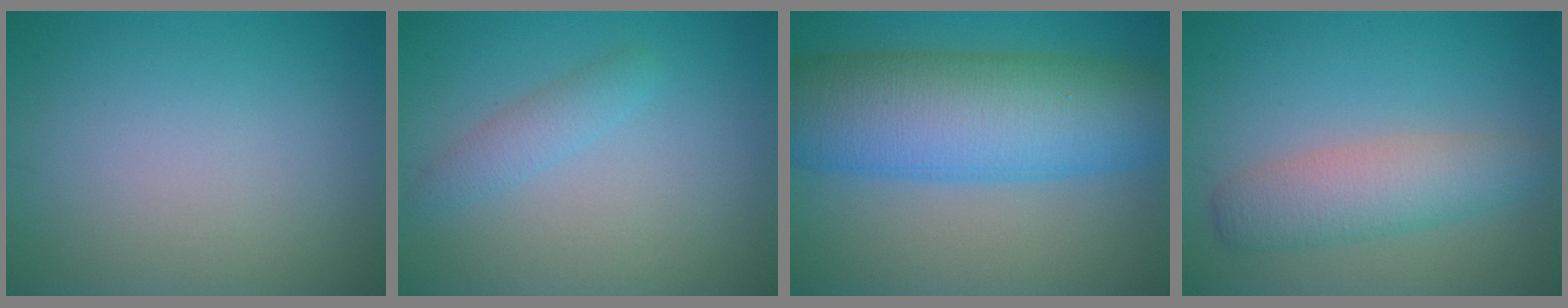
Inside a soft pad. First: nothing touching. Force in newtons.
{"total": 1.8, "press": 1.8, "slide": 0.1}
{"total": 12.2, "press": 12.2, "slide": 0.1}
{"total": 4.4, "press": 4.4, "slide": 0.1}